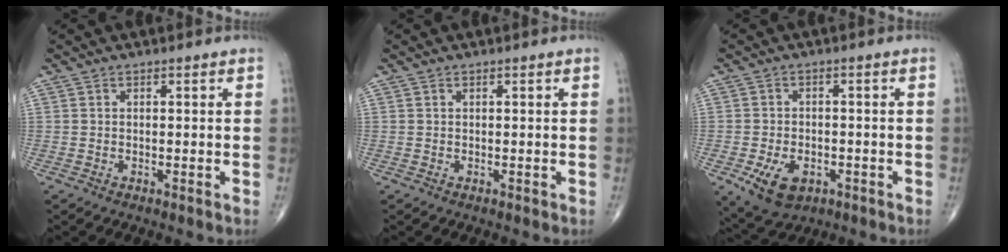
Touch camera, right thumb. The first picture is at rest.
{"total": 0.0}
{"total": 8.1, "force": [-3.2, 5.3, 5.3], "torque": [-0.083, 0.004, -0.044]}